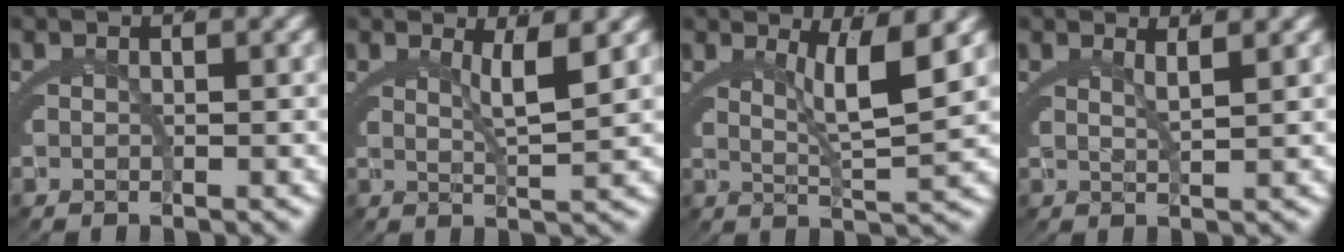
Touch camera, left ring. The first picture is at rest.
{"total": 2.7, "force": [1.7, -0.8, 1.9], "torque": [-0.032, -0.009, 0.036]}
{"total": 4.1, "force": [2.2, -0.3, 3.5], "torque": [-0.058, -0.010, 0.044]}
{"total": 2.1, "force": [1.6, -1.0, 1.0], "torque": [-0.018, -0.006, 0.035]}